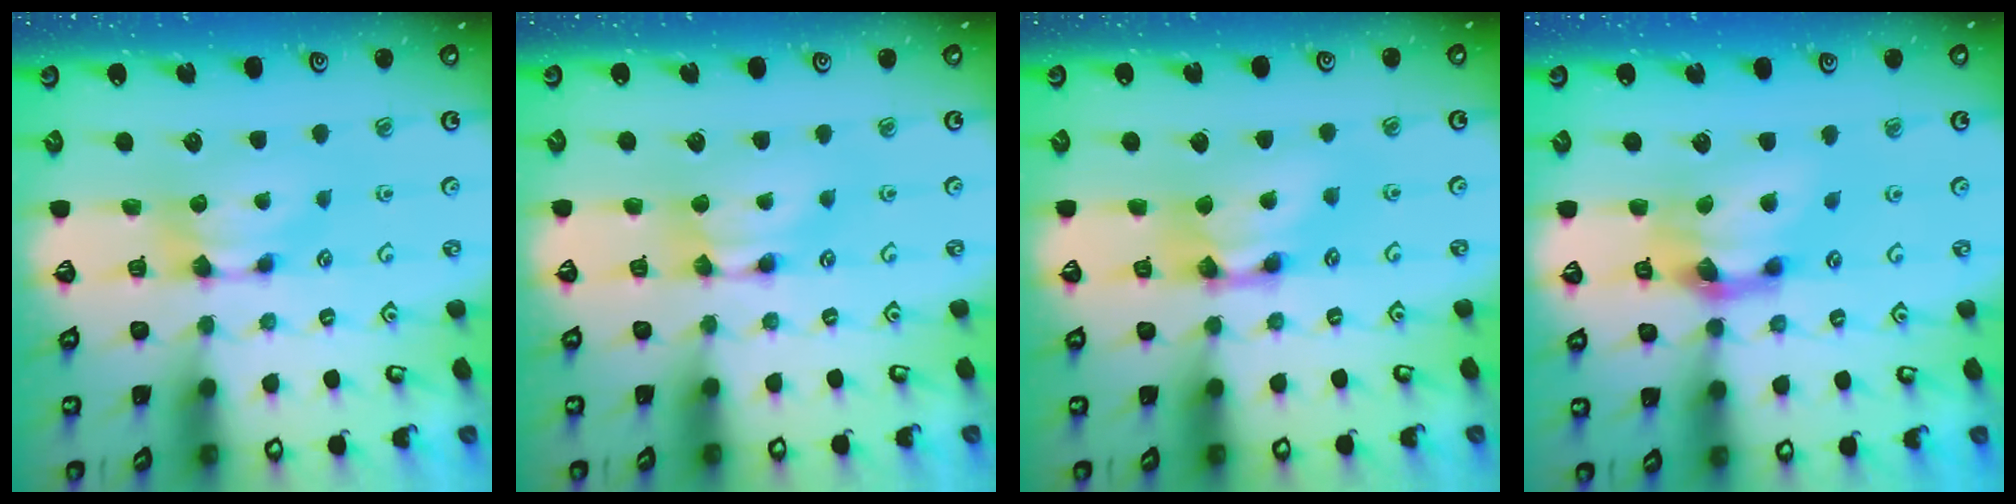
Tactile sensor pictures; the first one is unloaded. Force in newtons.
{"total": 1.6, "press": 1.6, "slide": 0.2}
{"total": 3.4, "press": 3.4, "slide": 0.2}
{"total": 5.3, "press": 4.9, "slide": 2.0}